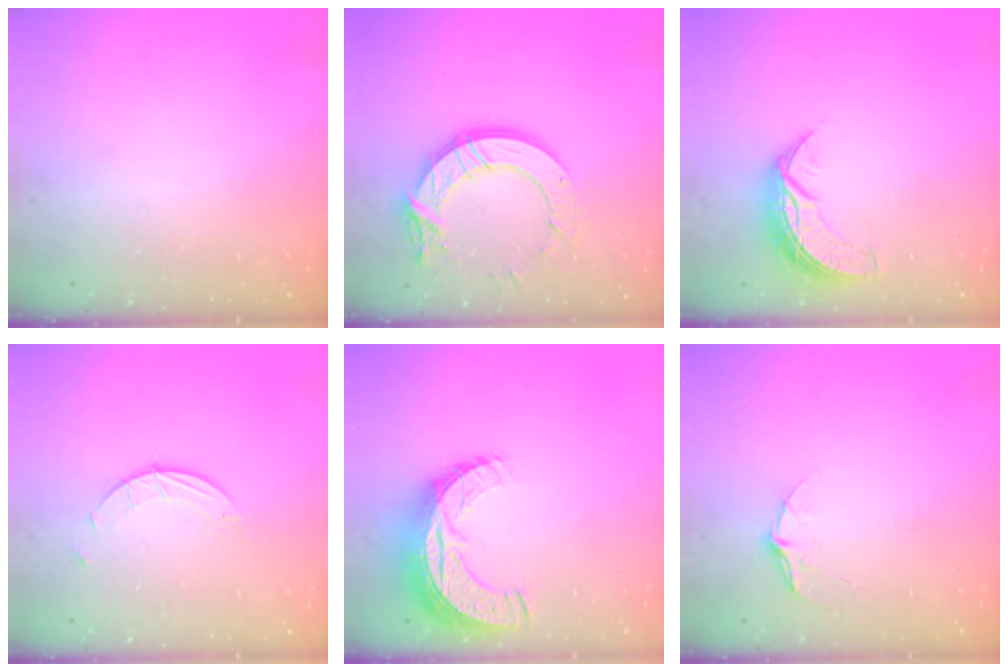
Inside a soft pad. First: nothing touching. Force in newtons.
{"total": 15.4, "press": 15.3, "slide": 1.3}
{"total": 7.5, "press": 7.5, "slide": 0.4}
{"total": 2.6, "press": 2.6, "slide": 0.2}
{"total": 10.9, "press": 10.9, "slide": 0.7}
{"total": 5.3, "press": 5.2, "slide": 0.6}